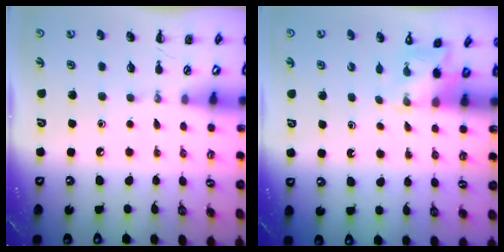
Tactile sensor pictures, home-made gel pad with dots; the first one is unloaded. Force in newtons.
{"total": 2.0, "press": 2.0, "slide": 0.5}